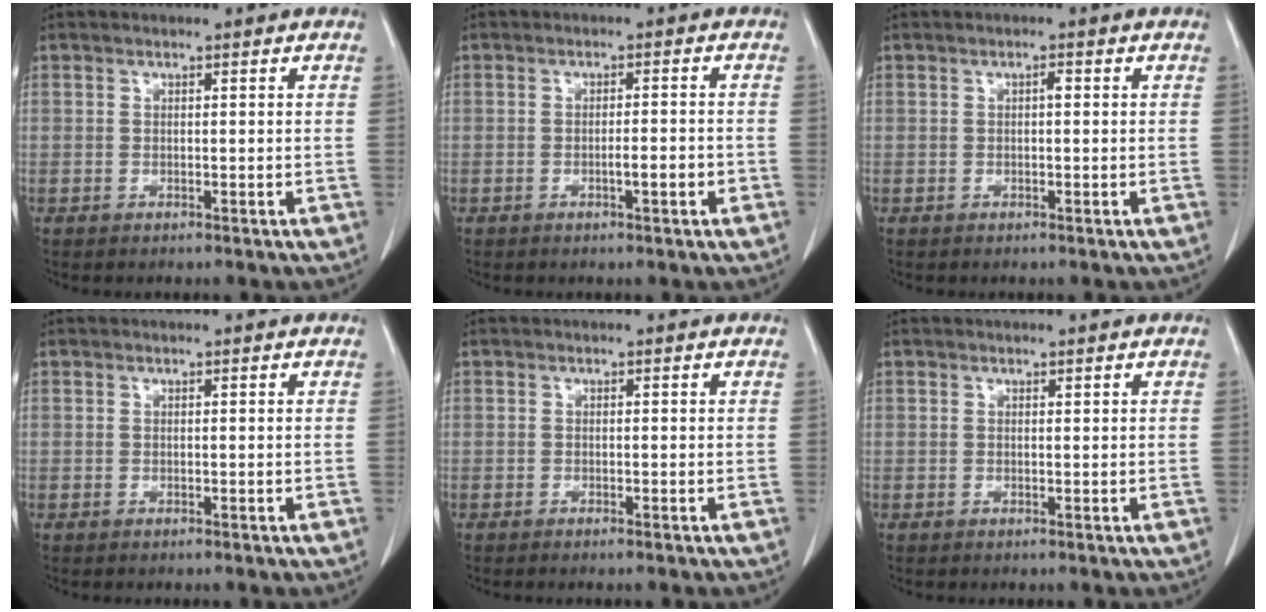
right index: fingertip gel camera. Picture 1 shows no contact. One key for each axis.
{"total": 2.7, "fx": -1.0, "fy": 0.3, "fz": 2.5, "tx": -0.040, "ty": 0.000, "tz": -0.016}
{"total": 0.9, "fx": 0.1, "fy": 0.3, "fz": 0.8, "tx": -0.013, "ty": 0.003, "tz": 0.001}
{"total": 0.0}
{"total": 0.5, "fx": -0.4, "fy": -0.1, "fz": 0.4, "tx": -0.008, "ty": 0.000, "tz": -0.006}
{"total": 0.0}